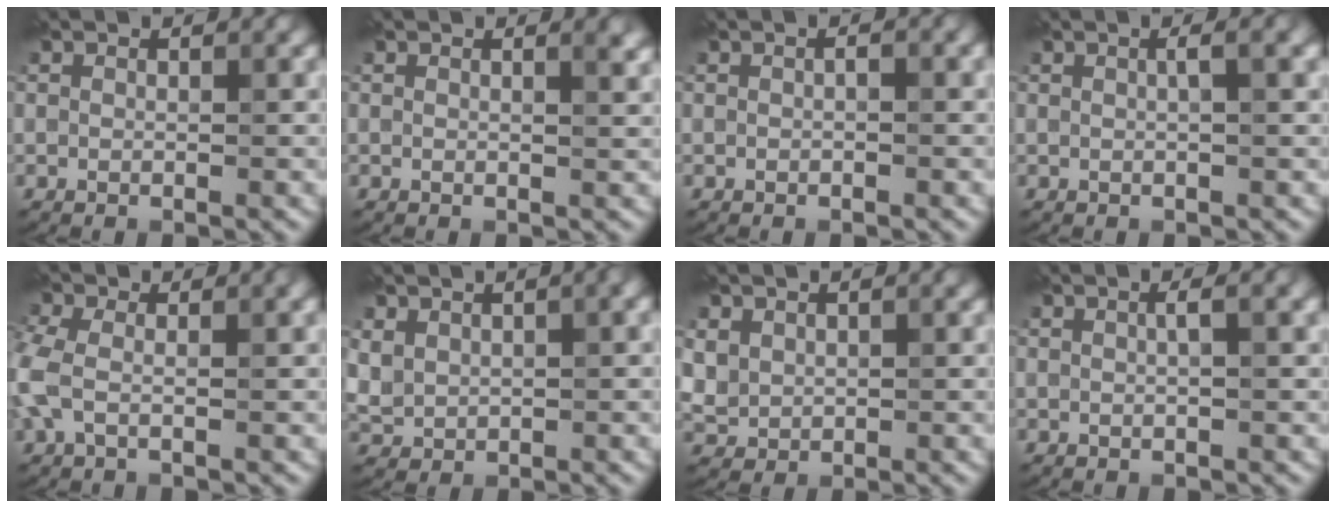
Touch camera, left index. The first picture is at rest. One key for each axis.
{"total": 1.6, "fx": 0.7, "fy": 0.6, "fz": 1.3, "tx": -0.009, "ty": 0.003, "tz": 0.007}
{"total": 0.7, "fx": -0.1, "fy": 0.2, "fz": 0.7, "tx": -0.014, "ty": 0.002, "tz": 0.001}
{"total": 2.4, "fx": 0.5, "fy": 0.7, "fz": 2.2, "tx": -0.026, "ty": 0.009, "tz": 0.001}
{"total": 4.7, "fx": -0.2, "fy": 2.4, "fz": 4.0, "tx": -0.109, "ty": 0.005, "tz": -0.013}
{"total": 2.9, "fx": 1.4, "fy": 1.8, "fz": 1.7, "tx": -0.045, "ty": 0.008, "tz": 0.033}
{"total": 2.1, "fx": 1.1, "fy": 1.7, "fz": 0.5, "tx": -0.021, "ty": 0.003, "tz": 0.026}
{"total": 2.1, "fx": 0.4, "fy": 0.6, "fz": 1.9, "tx": -0.025, "ty": 0.009, "tz": 0.002}